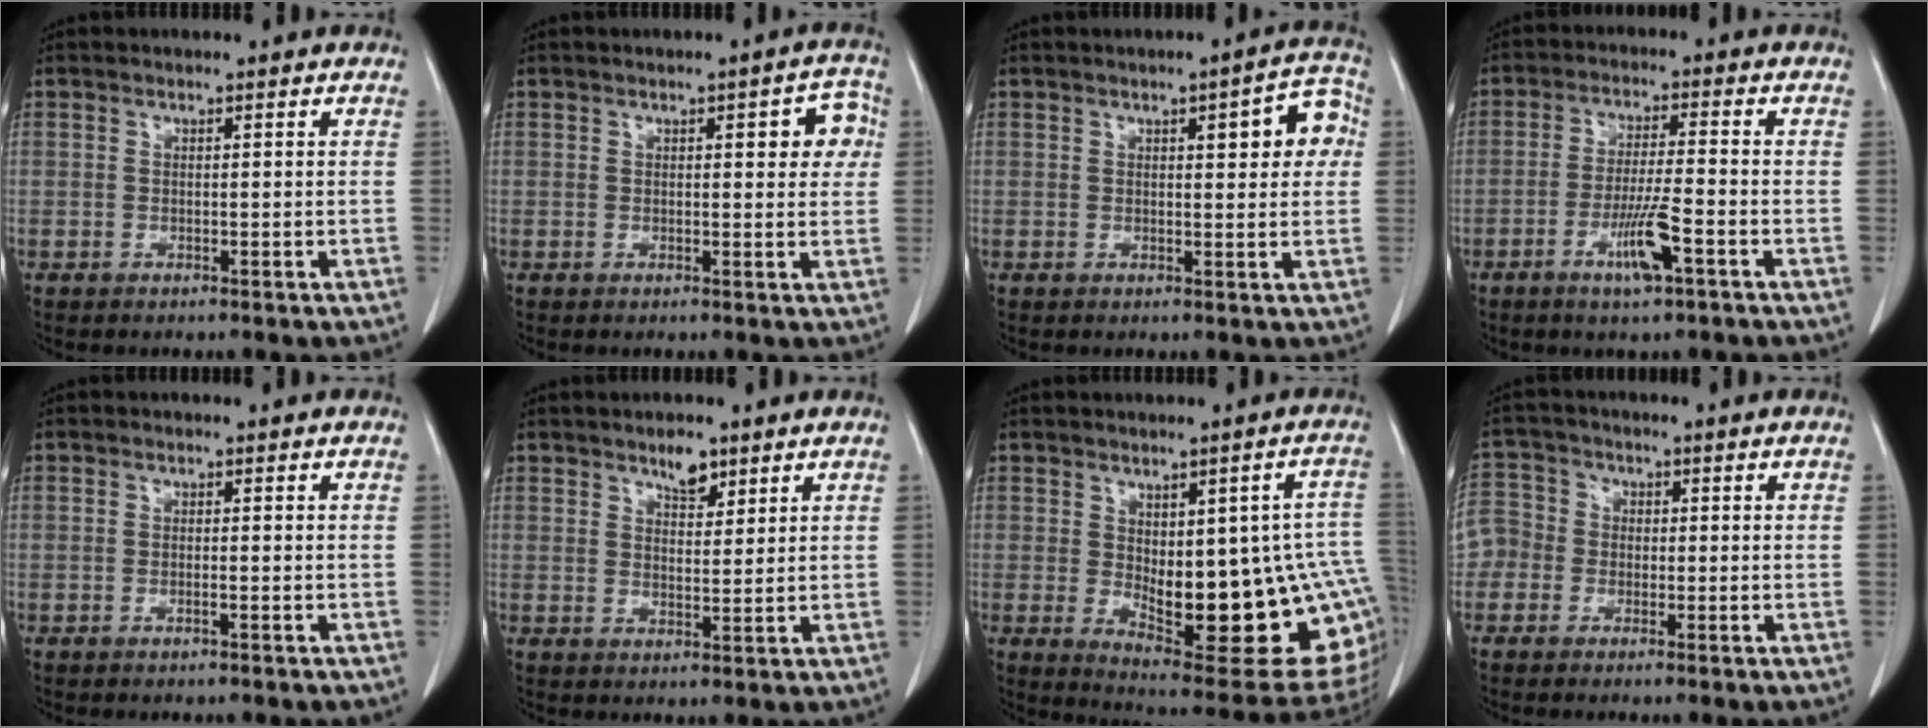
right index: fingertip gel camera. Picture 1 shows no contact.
{"total": 5.1, "force": [1.3, 1.7, 4.6], "torque": [-0.045, 0.012, 0.011]}
{"total": 6.8, "force": [1.7, 2.0, 6.2], "torque": [-0.067, 0.018, 0.016]}
{"total": 6.8, "force": [-3.3, 0.2, 5.9], "torque": [-0.112, -0.010, -0.060]}
{"total": 0.6, "force": [-0.3, -0.1, 0.5], "torque": [-0.011, 0.000, -0.005]}
{"total": 3.5, "force": [2.6, 1.5, 1.9], "torque": [-0.031, -0.002, 0.042]}
{"total": 21.8, "force": [-2.1, 6.6, 20.7], "torque": [-0.202, 0.002, -0.002]}
{"total": 8.3, "force": [-1.8, 8.0, 1.4], "torque": [-0.055, 0.035, -0.040]}